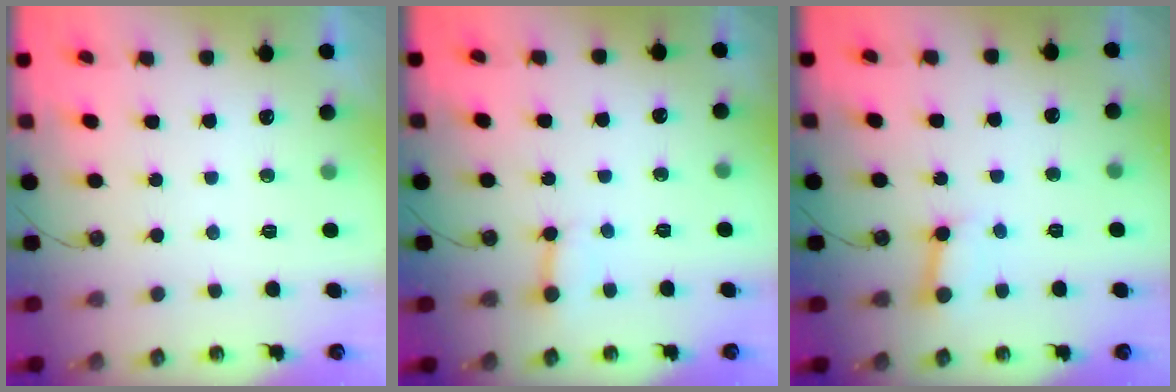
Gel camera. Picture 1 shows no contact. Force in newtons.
{"total": 3.0, "press": 3.0, "slide": 0.2}
{"total": 3.4, "press": 3.4, "slide": 0.4}